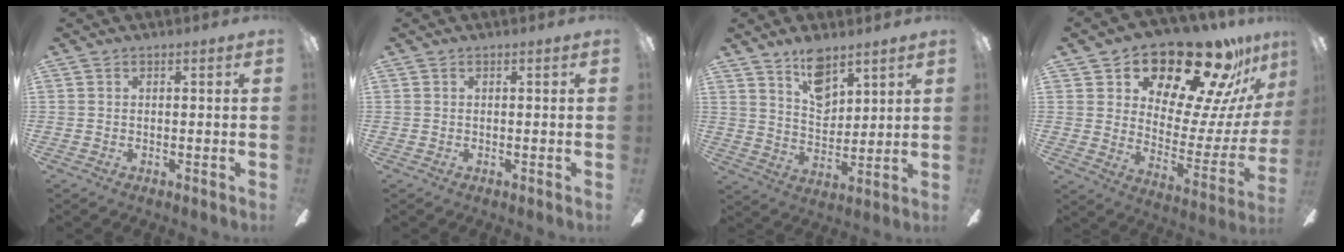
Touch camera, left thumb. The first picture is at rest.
{"total": 0.0}
{"total": 10.2, "force": [7.3, 5.1, 4.9], "torque": [-0.068, -0.037, 0.130]}
{"total": 23.4, "force": [18.8, 8.6, 10.8], "torque": [-0.153, -0.144, 0.314]}